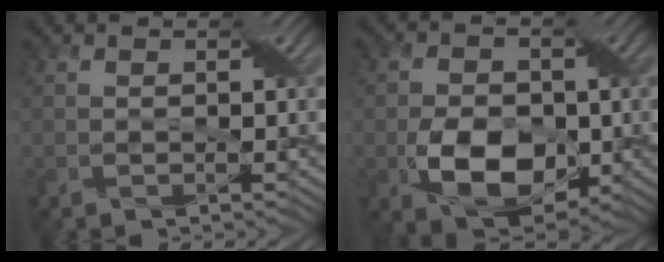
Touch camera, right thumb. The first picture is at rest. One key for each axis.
{"total": 8.9, "fx": -2.1, "fy": 5.9, "fz": 6.2, "tx": -0.120, "ty": -0.015, "tz": -0.035}